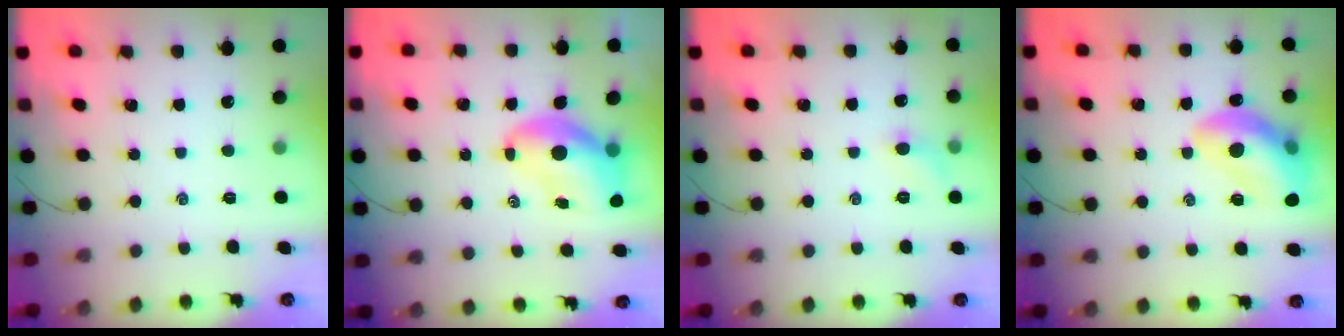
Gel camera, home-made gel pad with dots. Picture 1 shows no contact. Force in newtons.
{"total": 9.5, "press": 9.0, "slide": 3.0}
{"total": 5.6, "press": 5.3, "slide": 1.8}
{"total": 15.6, "press": 15.3, "slide": 3.0}